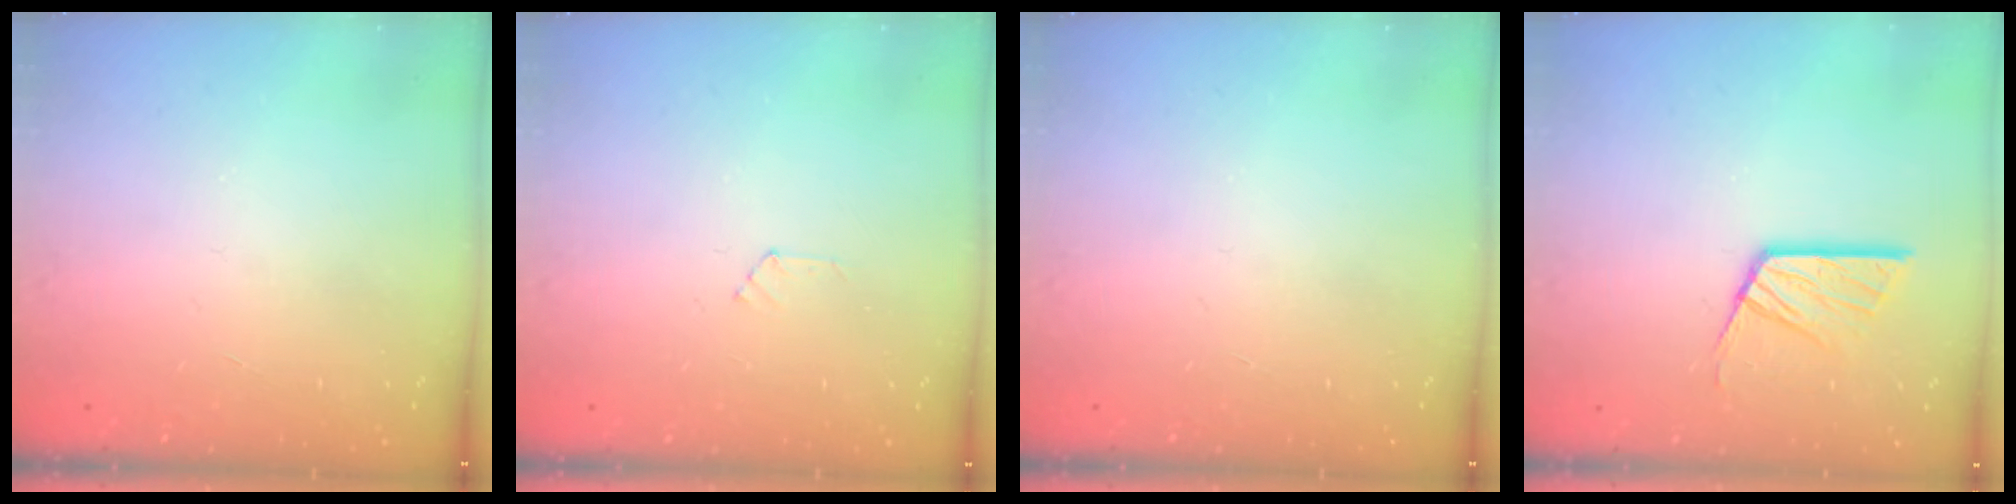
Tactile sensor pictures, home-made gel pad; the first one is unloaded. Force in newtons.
{"total": 2.3, "press": 2.3, "slide": 0.3}
{"total": 0.0}
{"total": 11.6, "press": 11.5, "slide": 0.8}